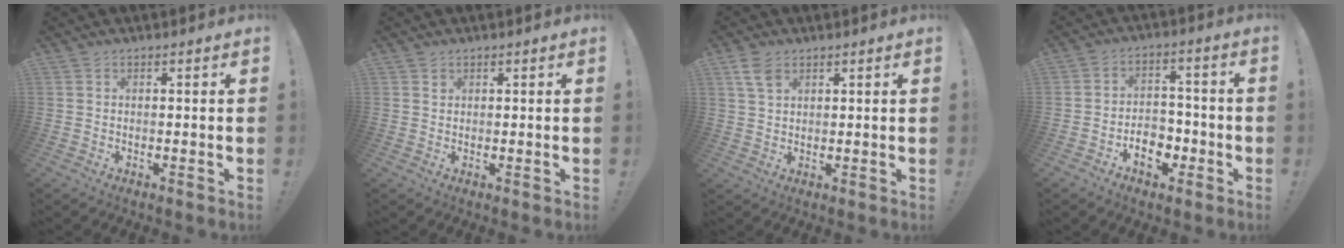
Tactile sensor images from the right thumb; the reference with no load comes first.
{"total": 0.9, "force": [0.6, 0.7, 0.0], "torque": [0.007, -0.003, 0.010]}
{"total": 5.0, "force": [2.8, 2.7, 3.1], "torque": [-0.048, -0.011, 0.054]}
{"total": 8.7, "force": [-4.0, 6.3, 4.5], "torque": [-0.065, 0.030, -0.063]}